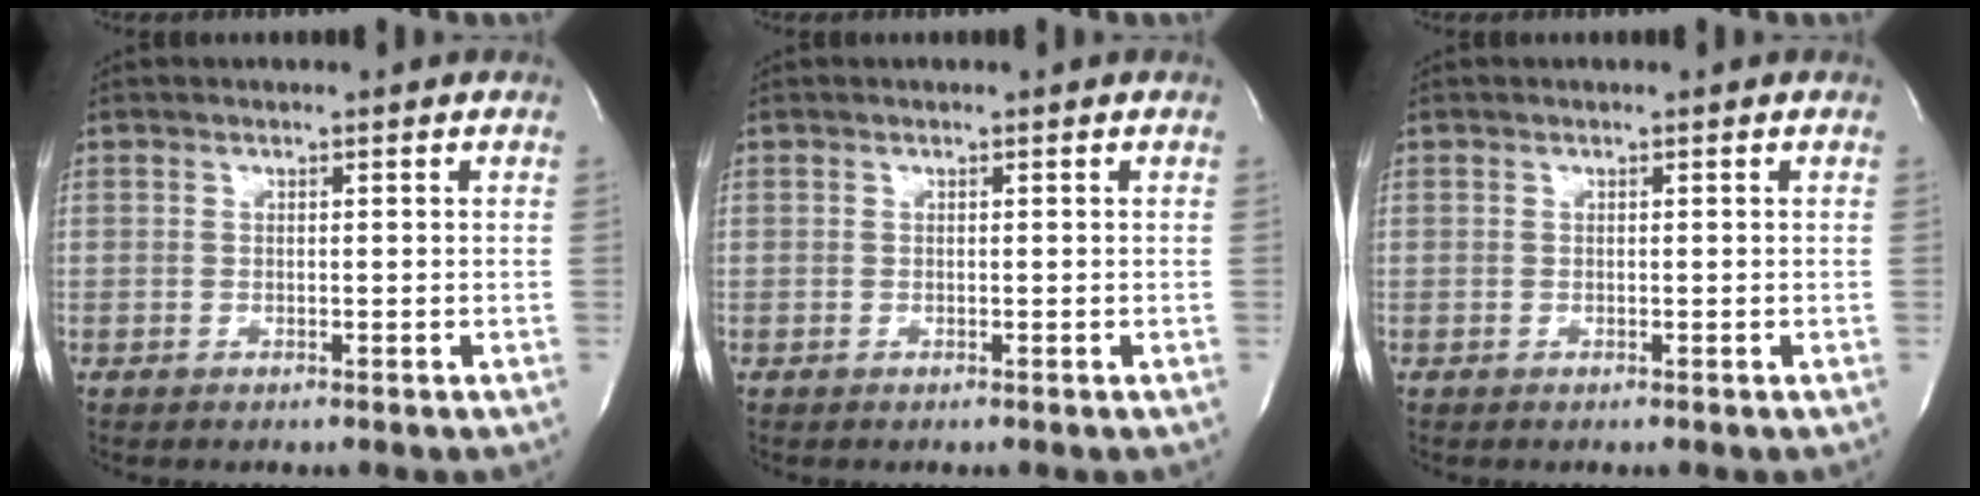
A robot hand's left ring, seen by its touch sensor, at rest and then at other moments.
{"total": 0.0}
{"total": 0.0}